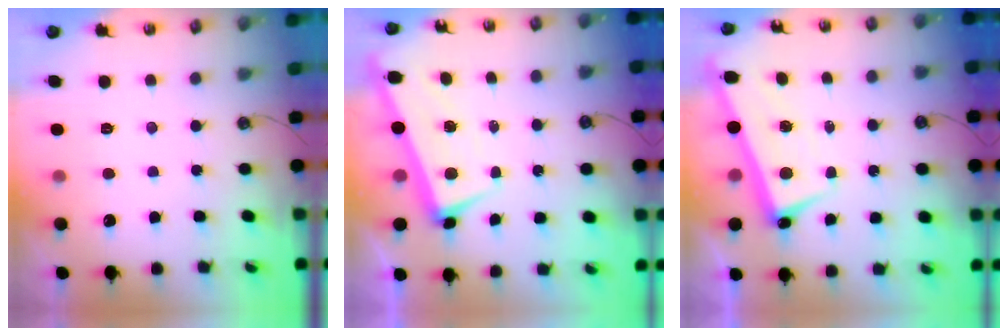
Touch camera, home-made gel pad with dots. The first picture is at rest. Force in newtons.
{"total": 1.9, "press": 1.0, "slide": 1.6}
{"total": 2.6, "press": 2.5, "slide": 0.7}